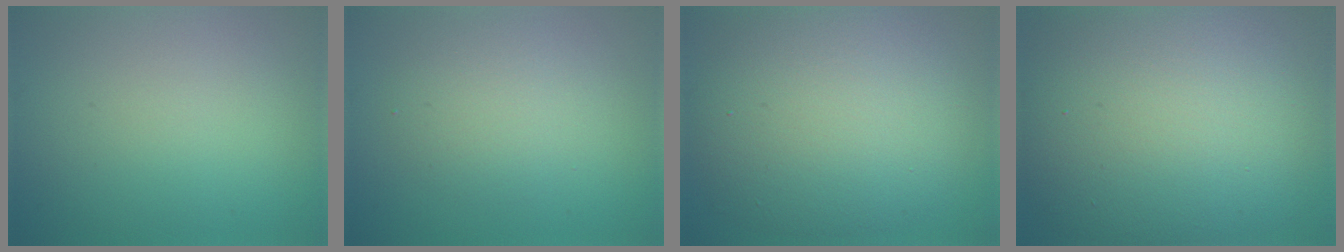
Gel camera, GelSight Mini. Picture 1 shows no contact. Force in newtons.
{"total": 2.8, "press": 2.8, "slide": 0.2}
{"total": 10.2, "press": 10.1, "slide": 0.9}
{"total": 16.2, "press": 16.2, "slide": 0.6}